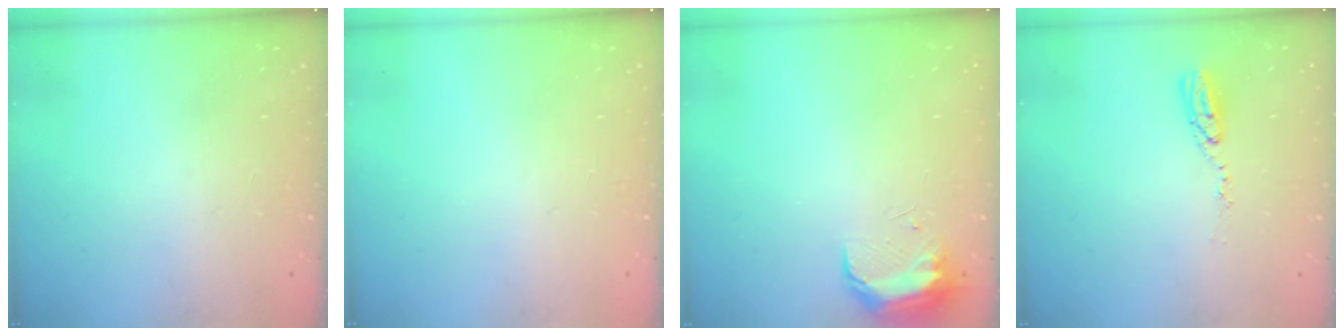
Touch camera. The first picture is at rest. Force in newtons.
{"total": 0.0}
{"total": 8.9, "press": 8.8, "slide": 1.1}
{"total": 5.1, "press": 5.1, "slide": 0.3}